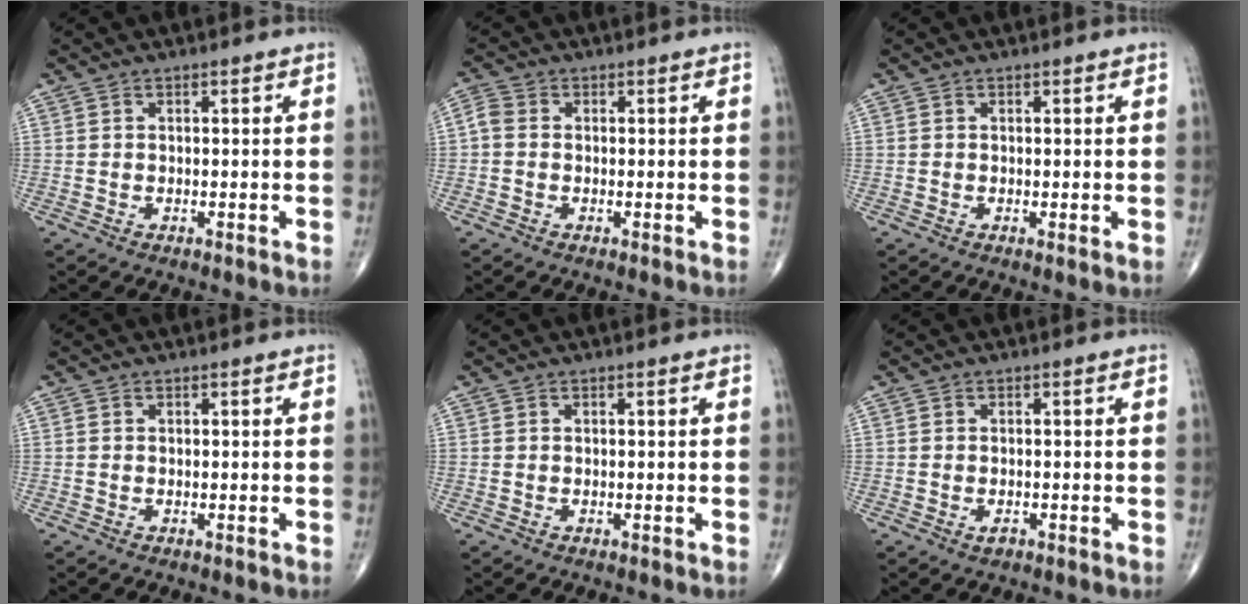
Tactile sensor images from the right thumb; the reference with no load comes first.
{"total": 2.3, "force": [-0.2, 1.8, 1.4], "torque": [-0.029, 0.004, -0.016]}
{"total": 0.7, "force": [0.0, 0.1, 0.7], "torque": [-0.013, -0.004, -0.003]}
{"total": 0.0}
{"total": 0.0}
{"total": 1.3, "force": [-0.6, 0.7, 0.9], "torque": [-0.012, 0.001, -0.011]}